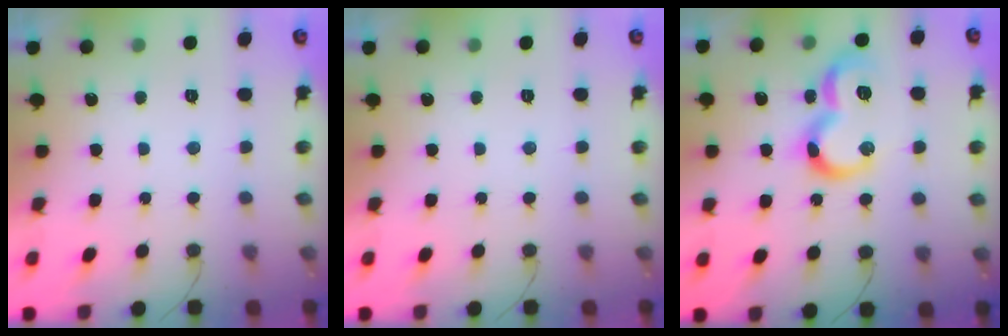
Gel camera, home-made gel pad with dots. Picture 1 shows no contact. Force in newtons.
{"total": 0.0}
{"total": 13.8, "press": 13.7, "slide": 1.2}